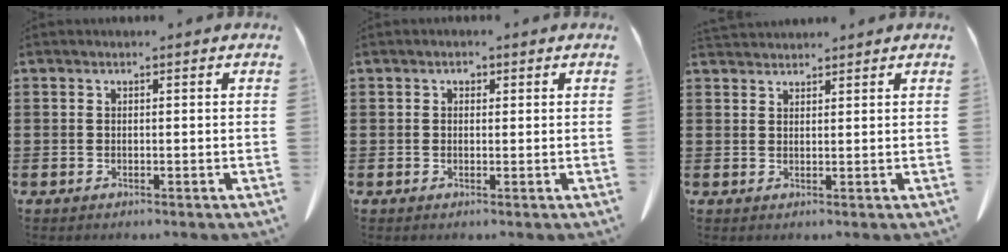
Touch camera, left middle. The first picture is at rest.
{"total": 1.0, "force": [0.3, 0.7, 0.5], "torque": [-0.014, 0.005, 0.007]}
{"total": 2.0, "force": [2.0, 0.3, 0.1], "torque": [-0.008, -0.003, 0.041]}